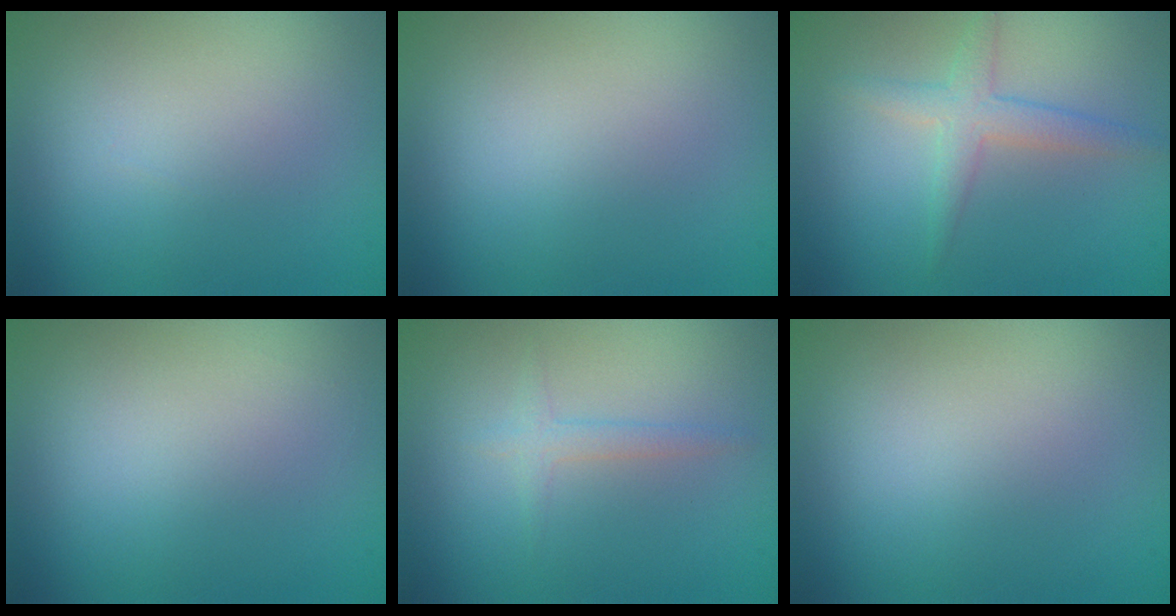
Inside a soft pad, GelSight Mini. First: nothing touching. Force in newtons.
{"total": 0.0}
{"total": 2.5, "press": 2.5, "slide": 0.0}
{"total": 0.0}
{"total": 1.2, "press": 1.2, "slide": 0.1}
{"total": 0.0}